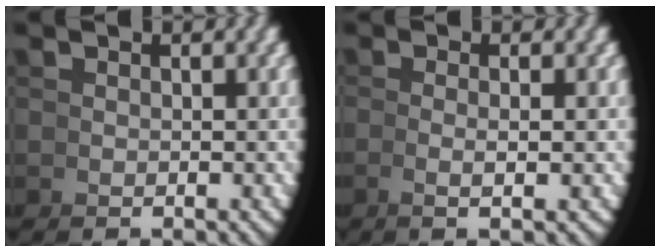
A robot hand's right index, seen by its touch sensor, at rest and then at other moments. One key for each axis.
{"total": 2.1, "fx": -0.2, "fy": -0.7, "fz": 1.9, "tx": -0.035, "ty": 0.002, "tz": -0.002}